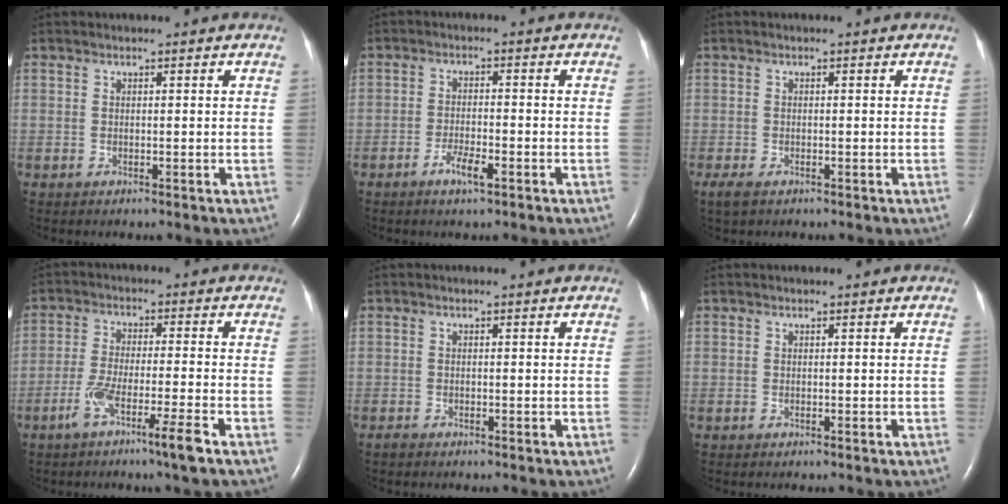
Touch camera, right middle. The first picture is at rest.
{"total": 3.4, "force": [-2.0, 0.6, 2.7], "torque": [-0.053, -0.001, -0.036]}
{"total": 2.4, "force": [-1.5, 0.9, 1.5], "torque": [-0.037, -0.008, -0.024]}
{"total": 7.3, "force": [-4.3, -0.5, 5.9], "torque": [-0.111, -0.012, -0.082]}
{"total": 0.5, "force": [-0.5, 0.1, 0.2], "torque": [-0.005, -0.001, -0.010]}
{"total": 0.0}